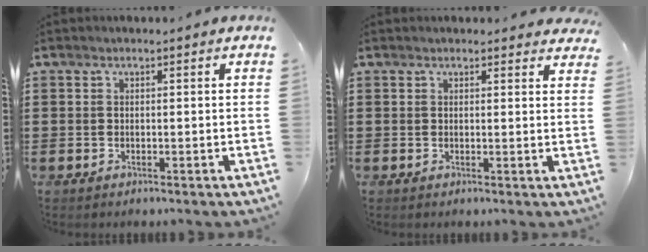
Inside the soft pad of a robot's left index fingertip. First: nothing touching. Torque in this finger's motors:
{"motor_torque": [1.11, 1.03, 0.11, 0.00]}